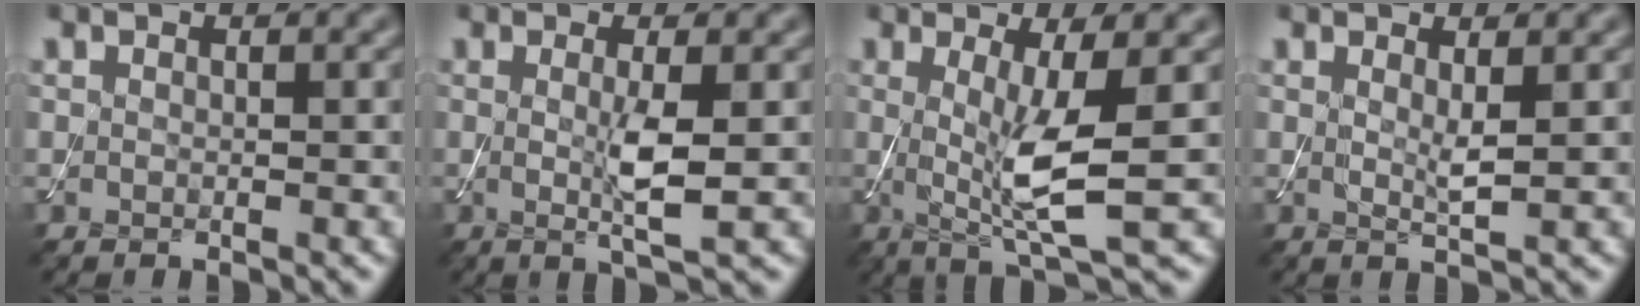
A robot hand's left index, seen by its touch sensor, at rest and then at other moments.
{"total": 2.9, "force": [0.0, 0.3, 2.9], "torque": [-0.060, -0.007, 0.000]}
{"total": 5.6, "force": [0.1, 0.9, 5.5], "torque": [-0.102, -0.011, 0.003]}
{"total": 1.4, "force": [0.5, 0.1, 1.3], "torque": [-0.028, -0.007, 0.008]}